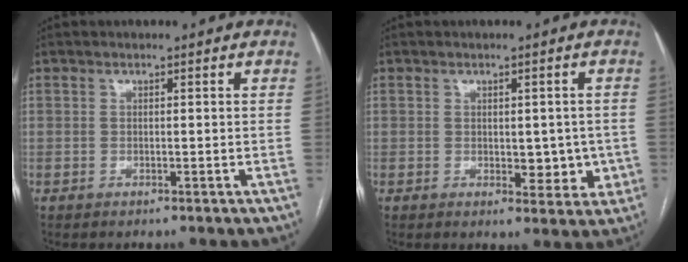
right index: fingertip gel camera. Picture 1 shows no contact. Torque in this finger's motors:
{"motor_torque": [0.16, 0.20, 0.08, 0.03]}